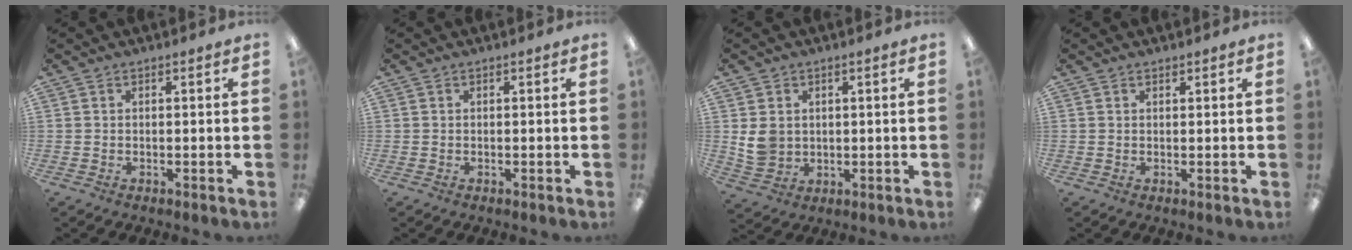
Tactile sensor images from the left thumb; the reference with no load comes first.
{"total": 0.0}
{"total": 6.0, "force": [1.0, 5.3, 2.6], "torque": [-0.060, 0.005, 0.021]}
{"total": 0.6, "force": [0.6, 0.2, 0.0], "torque": [-0.001, -0.001, 0.011]}